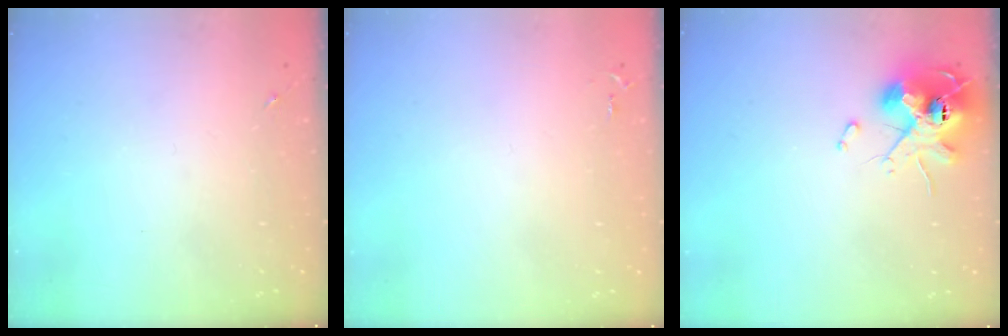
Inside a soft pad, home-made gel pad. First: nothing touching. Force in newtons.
{"total": 2.8, "press": 2.8, "slide": 0.4}
{"total": 11.8, "press": 11.7, "slide": 1.6}